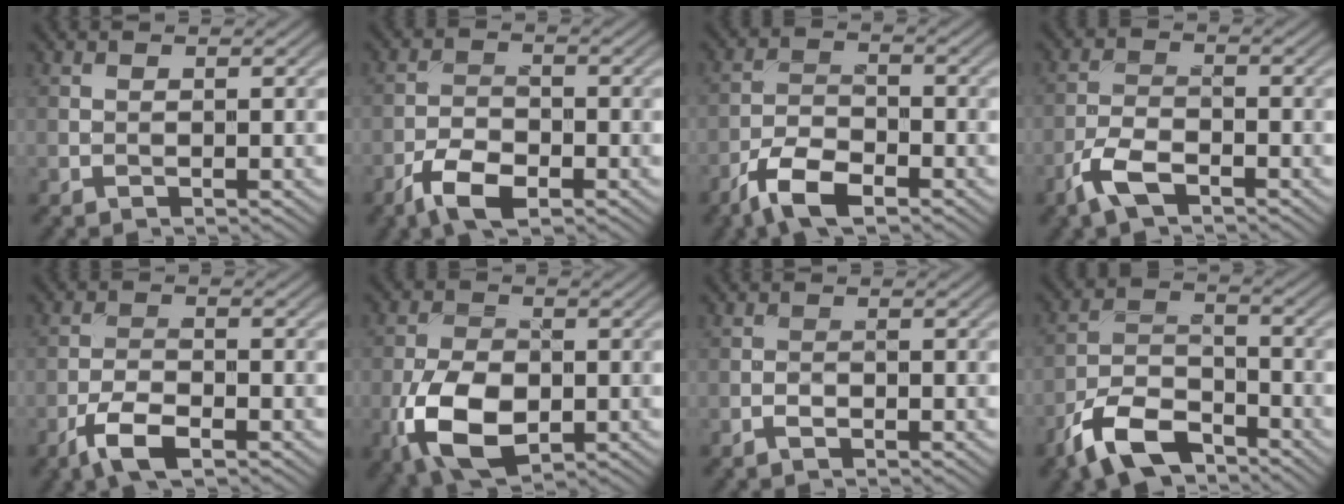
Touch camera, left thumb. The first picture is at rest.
{"total": 5.6, "force": [-3.5, 2.4, 3.7], "torque": [-0.072, -0.001, -0.070]}
{"total": 6.4, "force": [-4.3, 2.4, 4.0], "torque": [-0.082, -0.001, -0.092]}
{"total": 5.0, "force": [-3.3, 1.9, 3.3], "torque": [-0.075, -0.003, -0.075]}
{"total": 5.0, "force": [-3.1, 1.7, 3.4], "torque": [-0.072, -0.002, -0.065]}
{"total": 9.6, "force": [-3.1, 5.6, 7.2], "torque": [-0.162, -0.015, -0.068]}
{"total": 0.7, "force": [-0.6, 0.2, 0.3], "torque": [-0.007, 0.001, -0.014]}
{"total": 9.5, "force": [-6.6, 4.0, 5.4], "torque": [-0.104, -0.007, -0.144]}